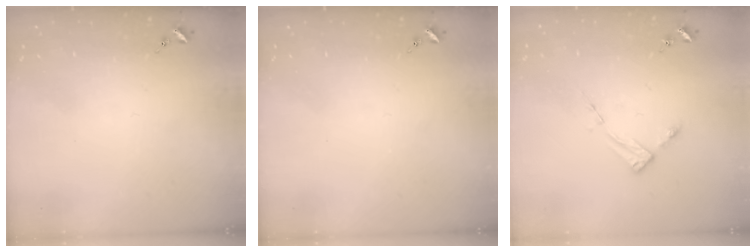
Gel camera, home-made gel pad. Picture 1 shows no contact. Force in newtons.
{"total": 0.0}
{"total": 3.6, "press": 3.5, "slide": 0.4}